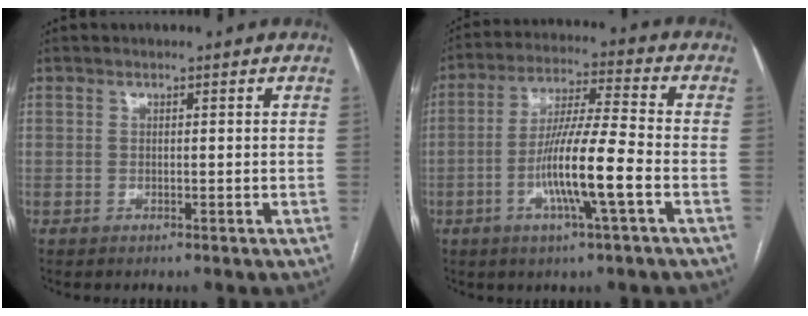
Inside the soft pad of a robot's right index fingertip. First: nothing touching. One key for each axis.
{"total": 11.4, "fx": -3.5, "fy": 0.0, "fz": 10.8, "tx": -0.203, "ty": -0.003, "tz": -0.068}